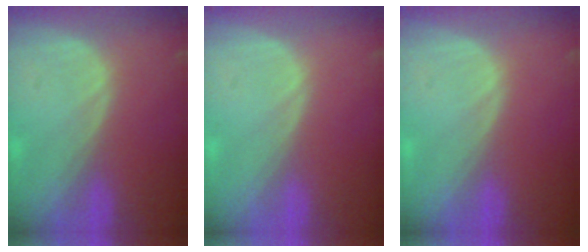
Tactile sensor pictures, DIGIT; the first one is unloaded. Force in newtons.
{"total": 0.0}
{"total": 0.0}